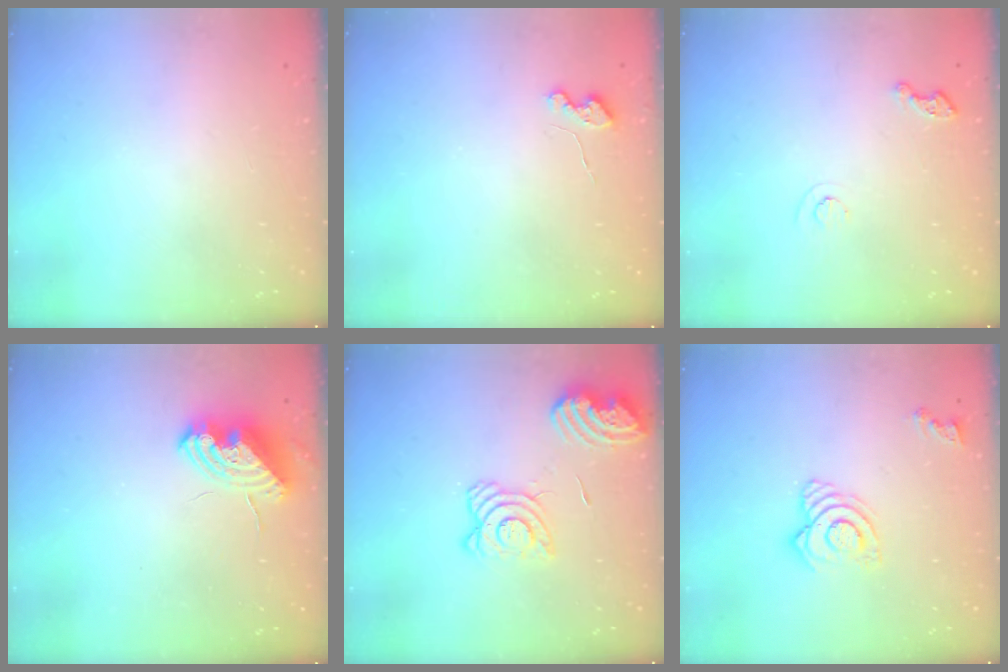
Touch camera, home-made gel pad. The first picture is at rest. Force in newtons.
{"total": 3.6, "press": 3.6, "slide": 0.5}
{"total": 4.8, "press": 4.7, "slide": 0.7}
{"total": 11.2, "press": 11.1, "slide": 1.2}
{"total": 13.5, "press": 13.4, "slide": 1.5}
{"total": 10.2, "press": 10.2, "slide": 1.2}